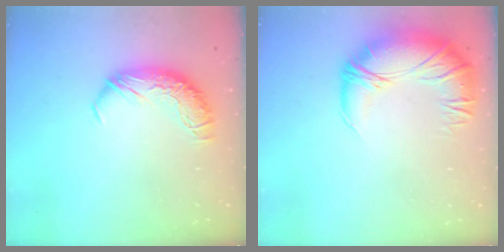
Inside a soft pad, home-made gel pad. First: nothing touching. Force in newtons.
{"total": 3.2, "press": 1.6, "slide": 2.8}